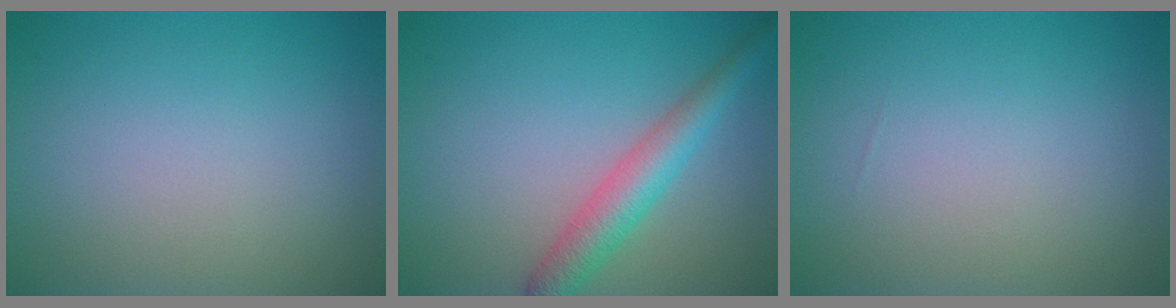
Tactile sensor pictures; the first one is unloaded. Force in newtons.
{"total": 3.9, "press": 3.9, "slide": 0.1}
{"total": 0.0}